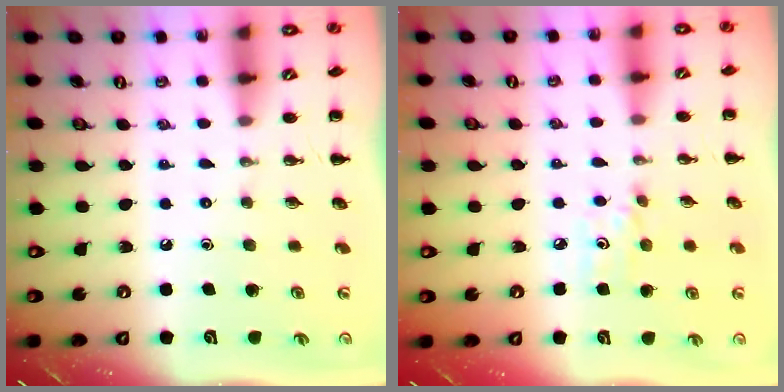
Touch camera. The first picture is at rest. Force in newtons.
{"total": 5.3, "press": 5.0, "slide": 1.6}